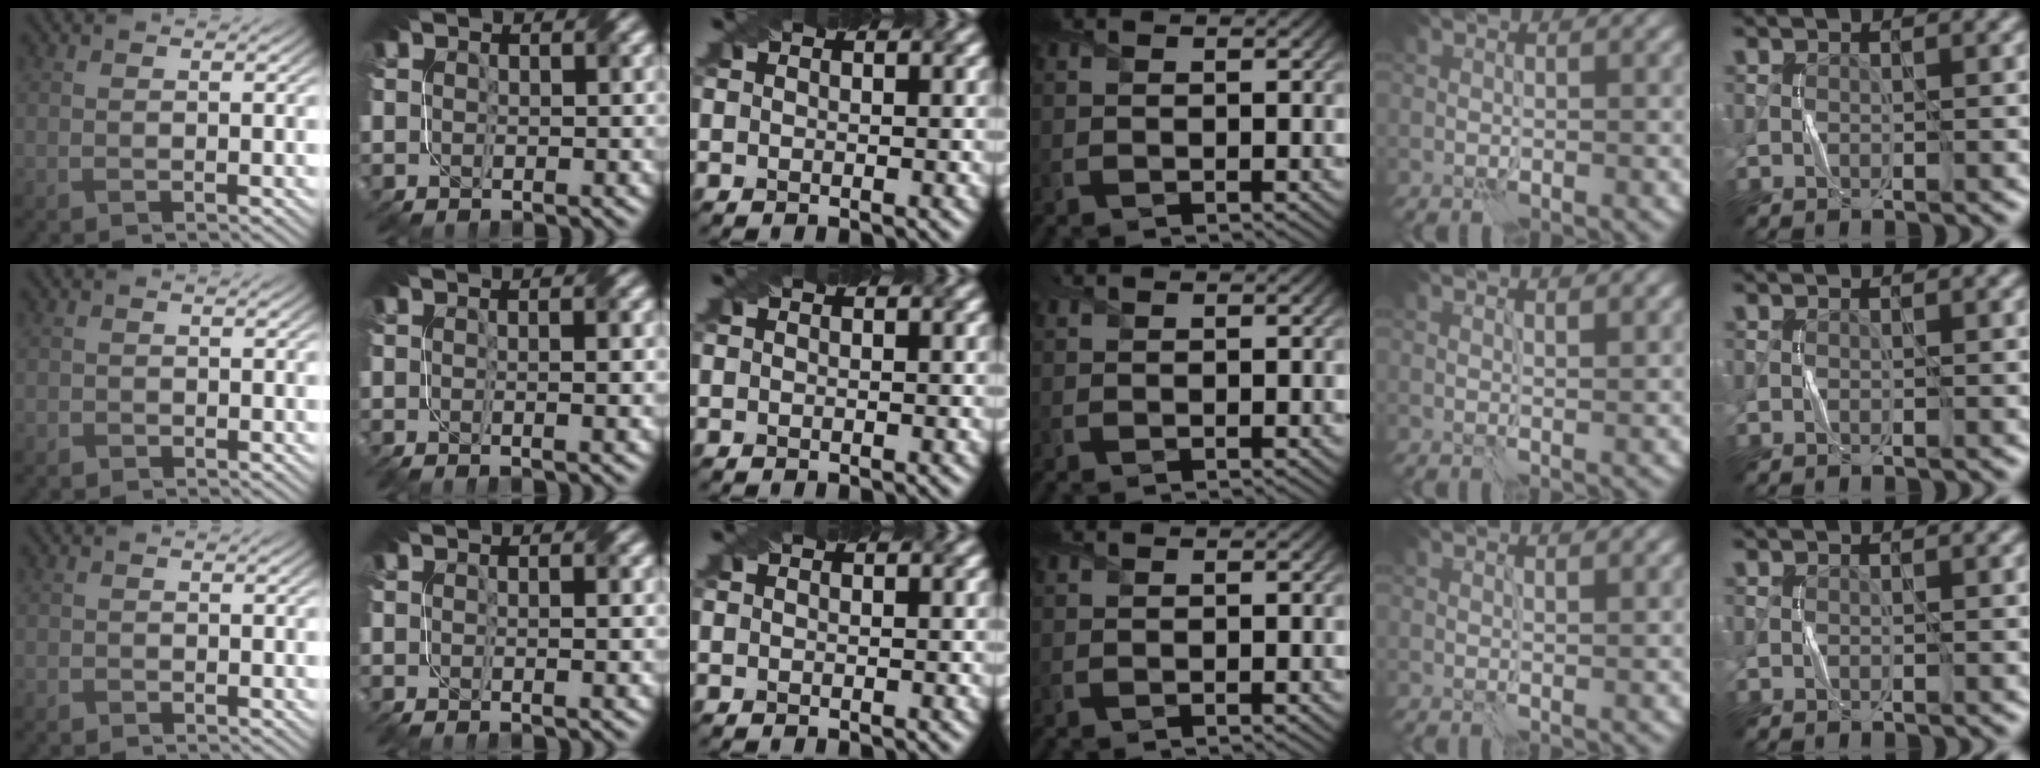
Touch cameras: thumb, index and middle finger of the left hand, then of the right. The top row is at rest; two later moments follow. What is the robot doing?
{"motion": "fold", "object": "napkin"}